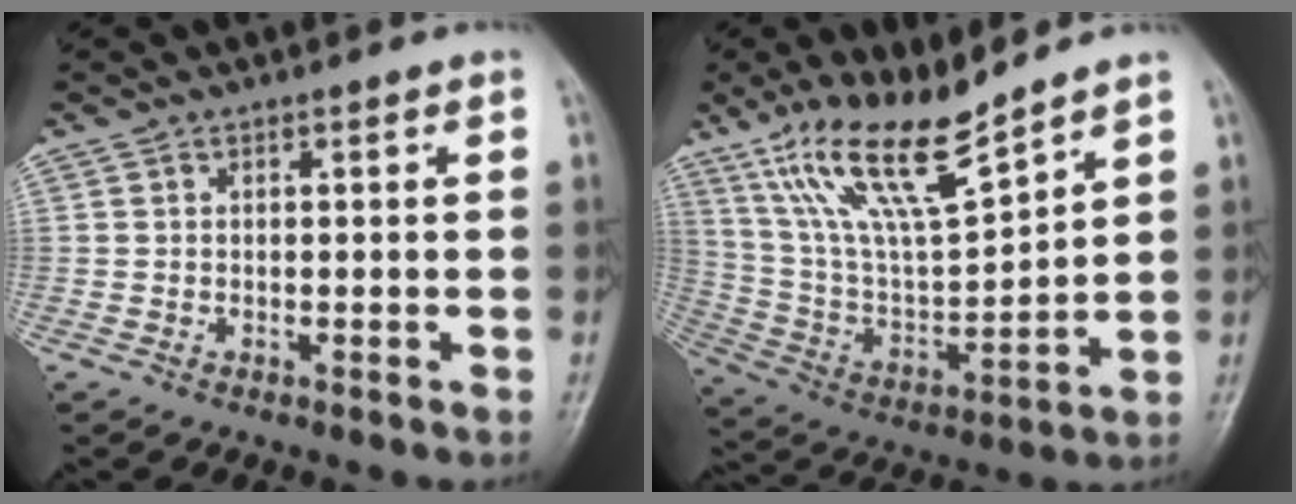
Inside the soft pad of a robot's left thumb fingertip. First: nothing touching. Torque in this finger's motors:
{"motor_torque": [0.22, 0.18, 1.27, -1.50, 0.27]}